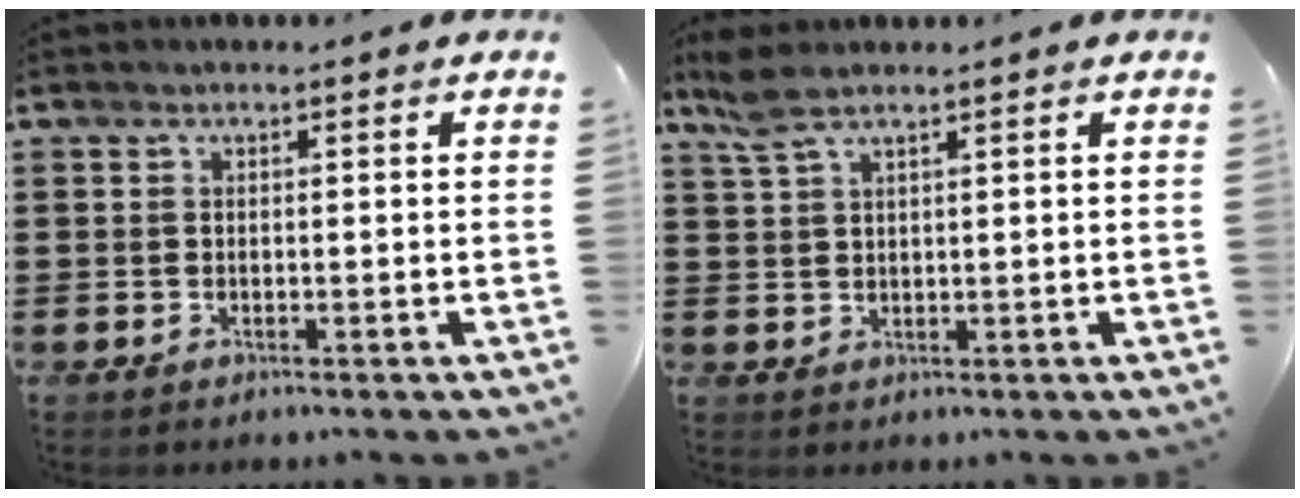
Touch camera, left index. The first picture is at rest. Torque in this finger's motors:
{"motor_torque": [0.73, -0.77, 0.42, 0.14]}